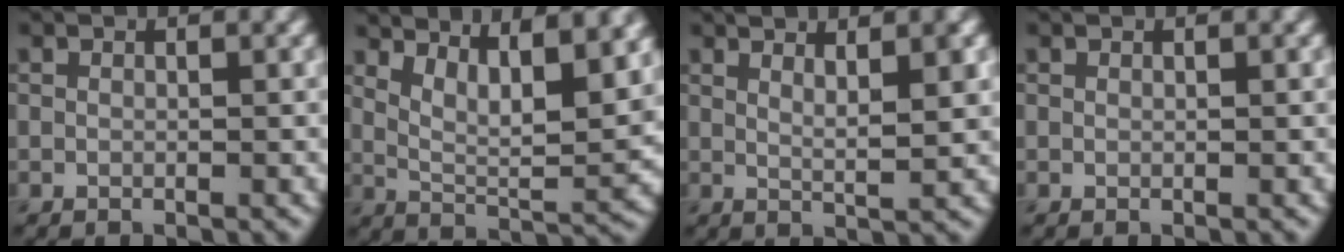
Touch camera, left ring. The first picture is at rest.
{"total": 9.1, "force": [5.1, 2.7, 7.0], "torque": [-0.109, 0.003, 0.081]}
{"total": 4.1, "force": [2.2, 0.9, 3.4], "torque": [-0.037, 0.005, 0.025]}
{"total": 0.0}